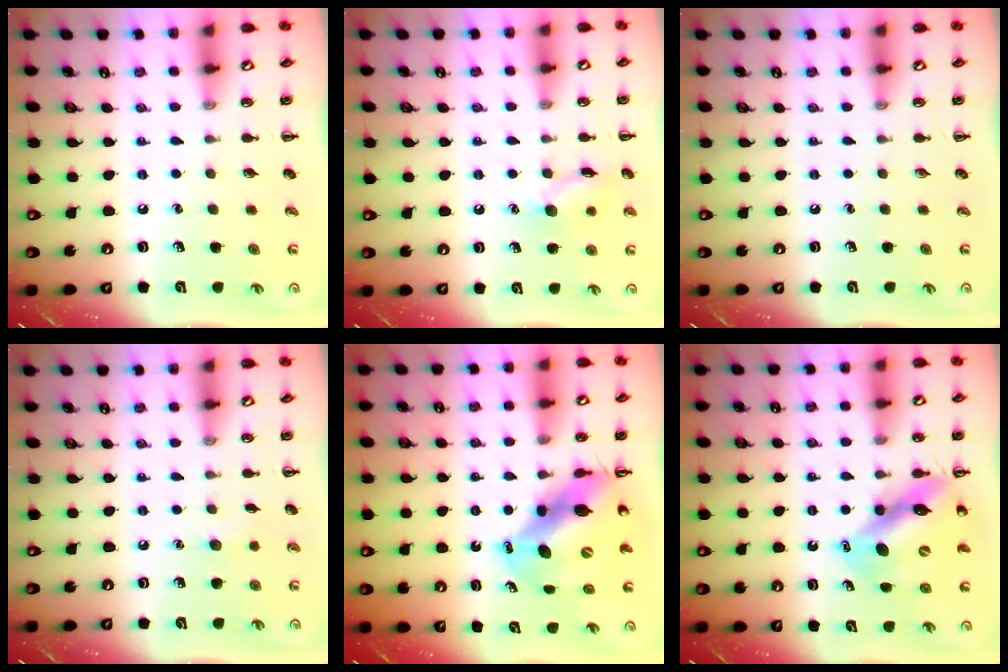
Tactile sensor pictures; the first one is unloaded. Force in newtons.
{"total": 8.8, "press": 8.8, "slide": 0.5}
{"total": 0.0}
{"total": 4.3, "press": 4.2, "slide": 1.1}
{"total": 10.8, "press": 10.4, "slide": 2.8}
{"total": 11.8, "press": 11.3, "slide": 3.3}